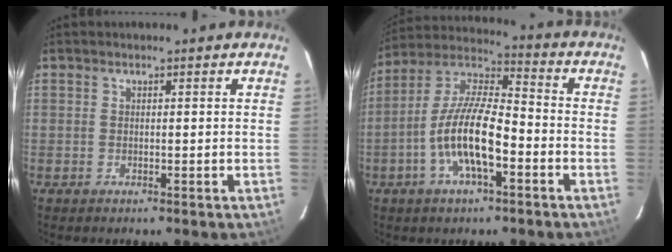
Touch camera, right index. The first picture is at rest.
{"total": 13.4, "force": [-4.8, 4.1, 11.8], "torque": [-0.239, 0.001, -0.094]}